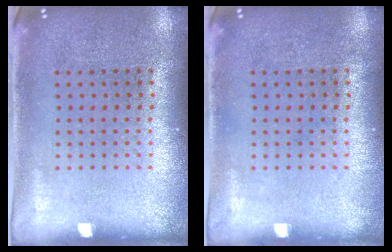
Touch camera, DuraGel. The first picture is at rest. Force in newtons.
{"total": 0.0}